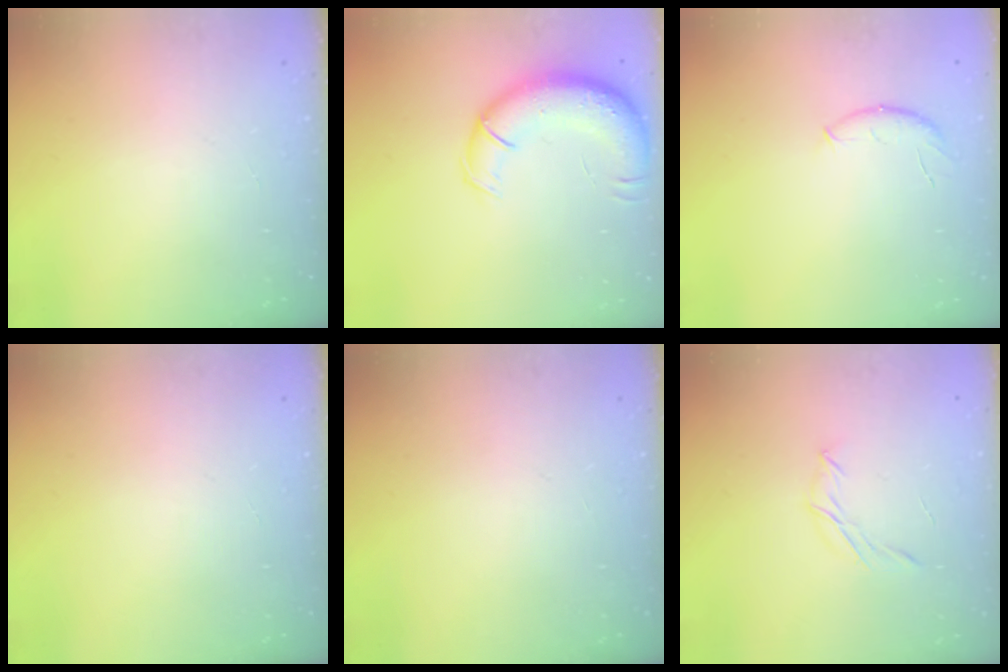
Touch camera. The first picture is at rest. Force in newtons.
{"total": 13.8, "press": 13.3, "slide": 3.7}
{"total": 6.1, "press": 6.0, "slide": 1.0}
{"total": 0.0}
{"total": 0.0}
{"total": 4.7, "press": 4.6, "slide": 1.0}